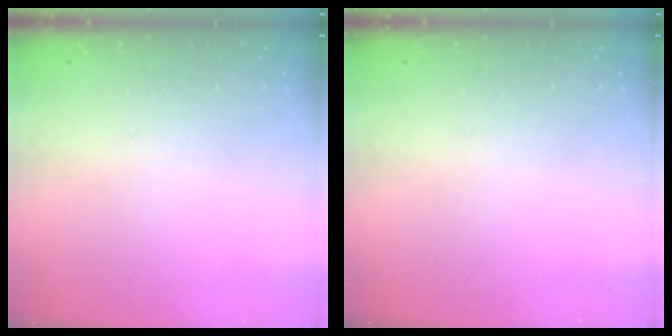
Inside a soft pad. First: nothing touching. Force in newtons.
{"total": 0.0}